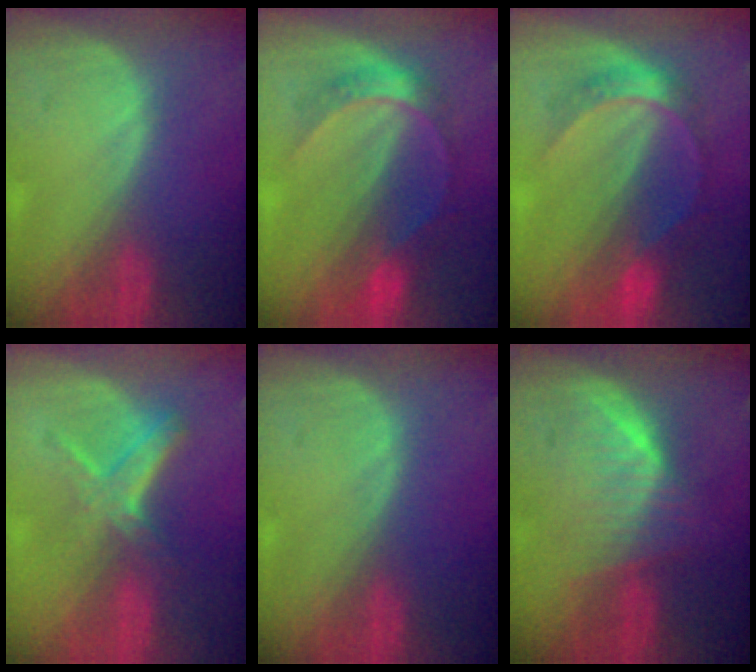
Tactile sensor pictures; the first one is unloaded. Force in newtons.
{"total": 6.7, "press": 5.8, "slide": 3.4}
{"total": 6.7, "press": 5.8, "slide": 3.4}
{"total": 4.9, "press": 4.8, "slide": 0.8}
{"total": 0.0}
{"total": 6.3, "press": 6.2, "slide": 1.5}